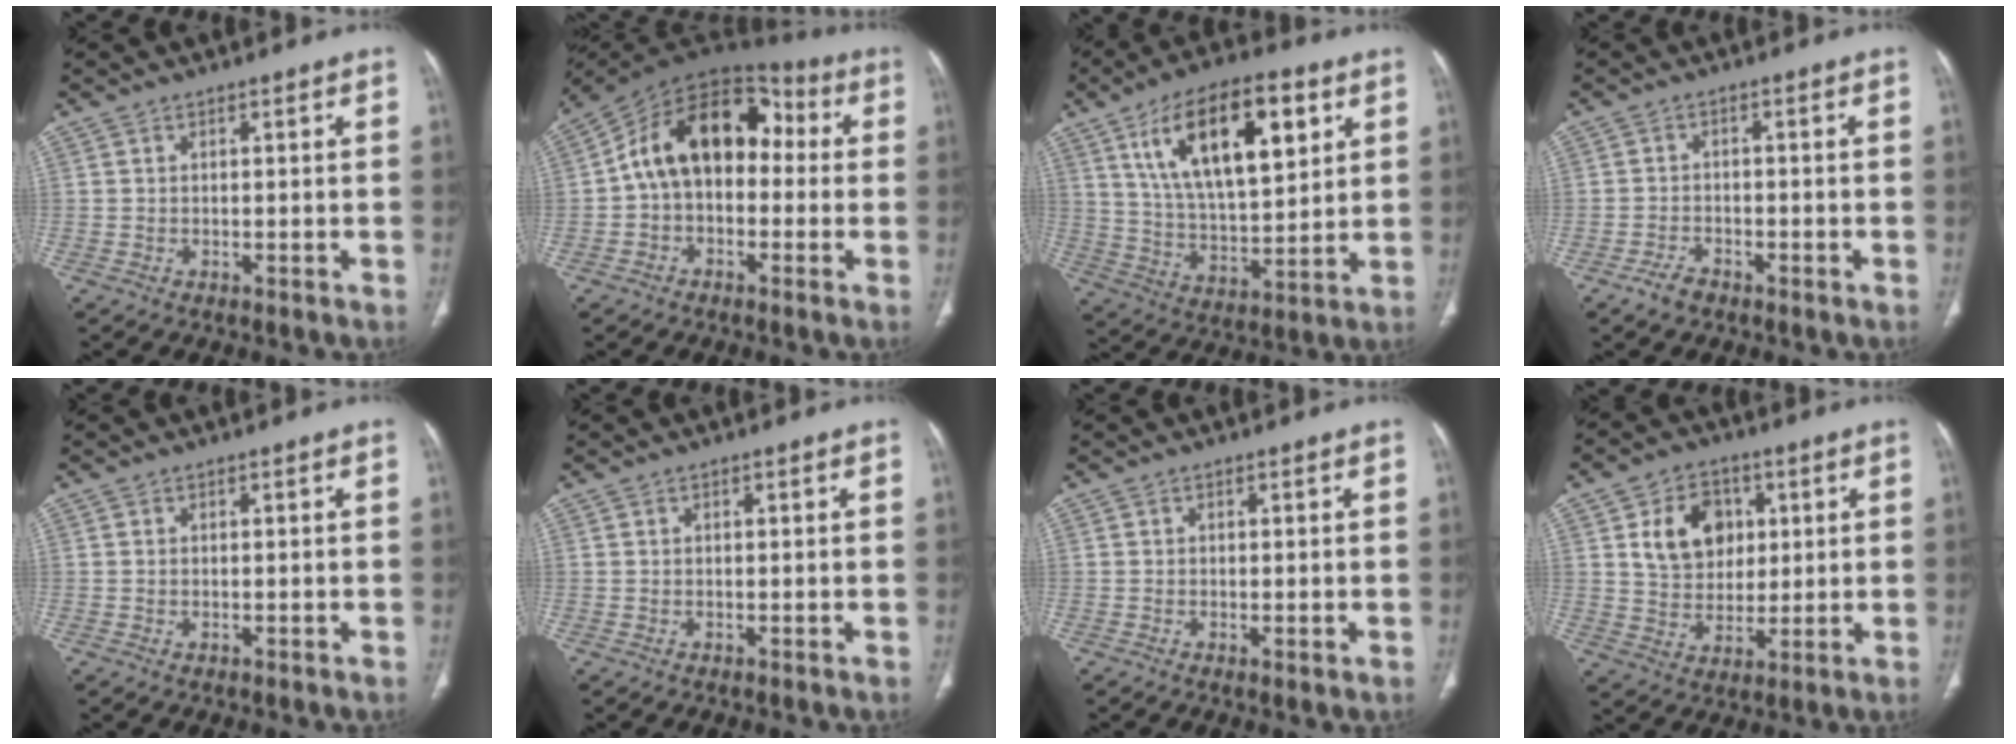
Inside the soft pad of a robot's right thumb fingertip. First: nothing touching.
{"total": 16.4, "force": [0.5, 11.1, 12.0], "torque": [-0.164, 0.056, -0.007]}
{"total": 21.2, "force": [8.7, 9.2, 17.0], "torque": [-0.256, -0.026, 0.152]}
{"total": 3.1, "force": [-2.2, 1.6, 1.4], "torque": [-0.030, 0.011, -0.037]}
{"total": 0.0}
{"total": 0.0}
{"total": 1.0, "force": [-0.2, 0.3, 0.9], "torque": [-0.021, -0.005, -0.004]}
{"total": 11.4, "force": [3.3, 8.9, 6.4], "torque": [-0.069, -0.007, 0.062]}